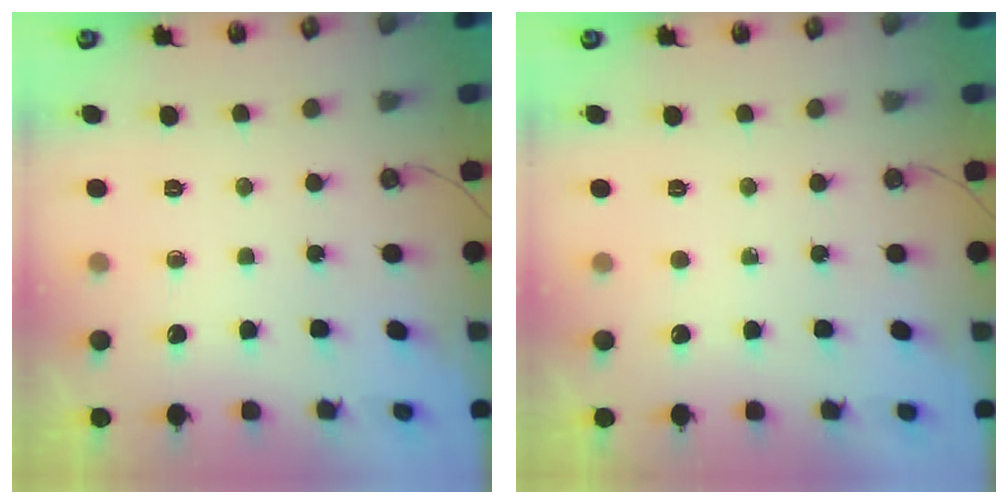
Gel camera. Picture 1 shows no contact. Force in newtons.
{"total": 0.0}